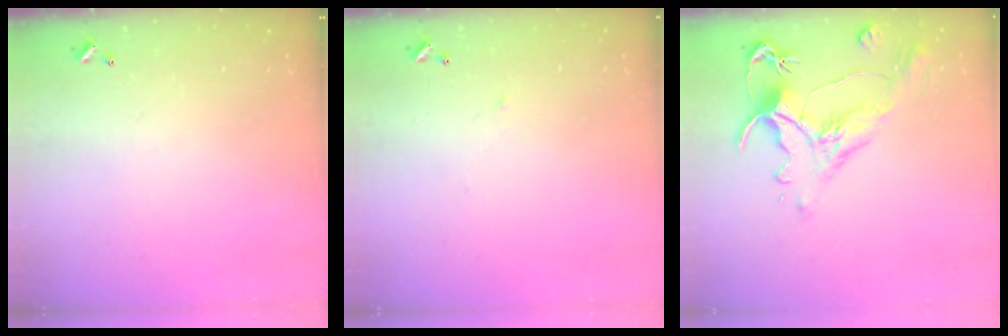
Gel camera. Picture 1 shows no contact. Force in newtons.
{"total": 0.8, "press": 0.6, "slide": 0.6}
{"total": 1.6, "press": 0.4, "slide": 1.5}